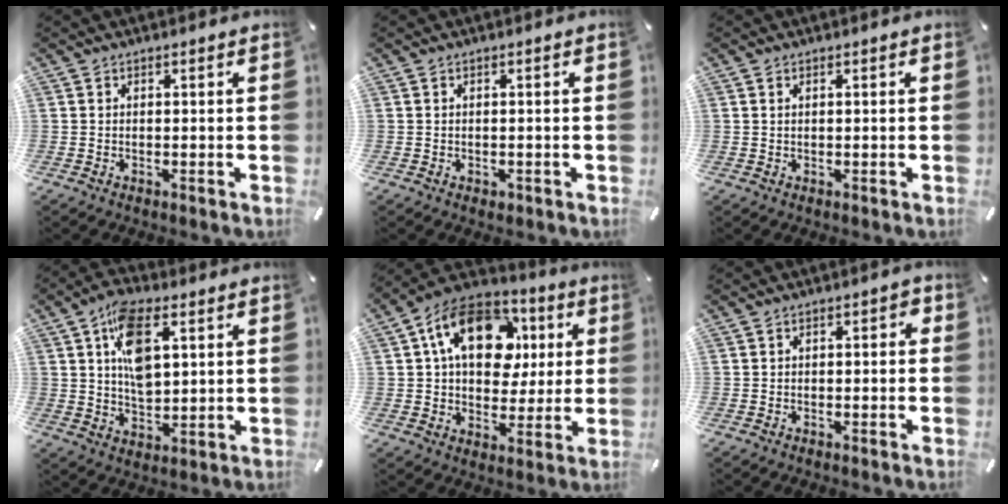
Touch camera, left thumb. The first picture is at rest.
{"total": 0.9, "force": [-0.1, 0.8, 0.5], "torque": [-0.010, 0.004, -0.004]}
{"total": 0.6, "force": [0.2, 0.3, 0.4], "torque": [-0.008, 0.002, 0.004]}
{"total": 11.4, "force": [3.9, 6.4, 8.6], "torque": [-0.148, -0.002, 0.068]}
{"total": 19.0, "force": [5.8, 13.3, 12.2], "torque": [-0.219, 0.001, 0.104]}
{"total": 1.8, "force": [-0.9, 1.0, 1.2], "torque": [-0.022, 0.009, -0.018]}